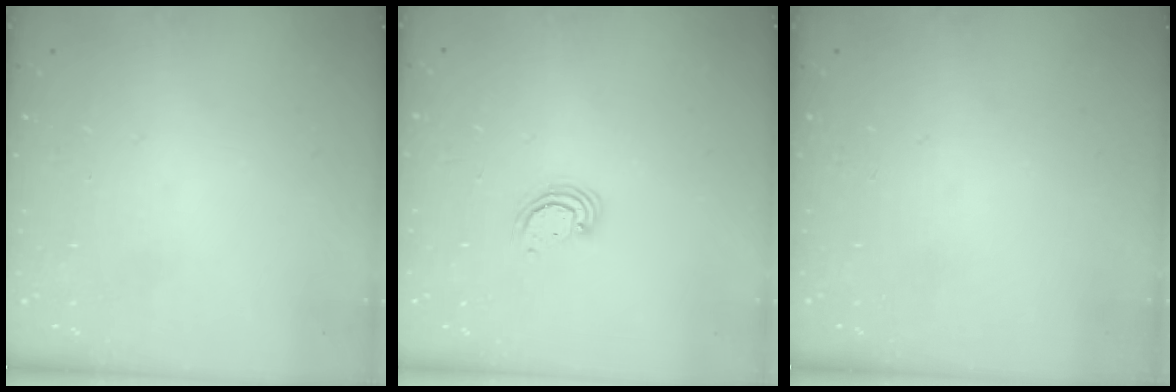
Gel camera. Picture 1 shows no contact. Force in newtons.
{"total": 2.8, "press": 2.8, "slide": 0.3}
{"total": 0.0}